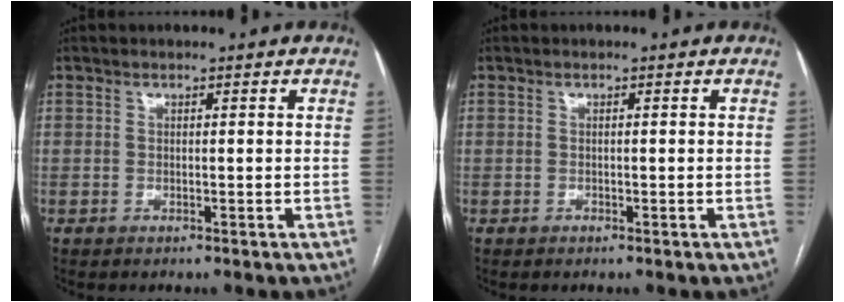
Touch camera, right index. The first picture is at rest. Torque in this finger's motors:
{"motor_torque": [-0.06, -0.05, 0.01, -0.03]}